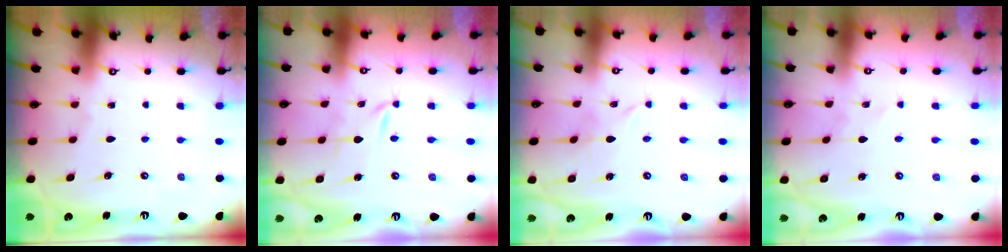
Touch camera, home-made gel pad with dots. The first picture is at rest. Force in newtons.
{"total": 2.2, "press": 2.2, "slide": 0.1}
{"total": 1.9, "press": 1.9, "slide": 0.2}
{"total": 1.5, "press": 1.4, "slide": 0.1}